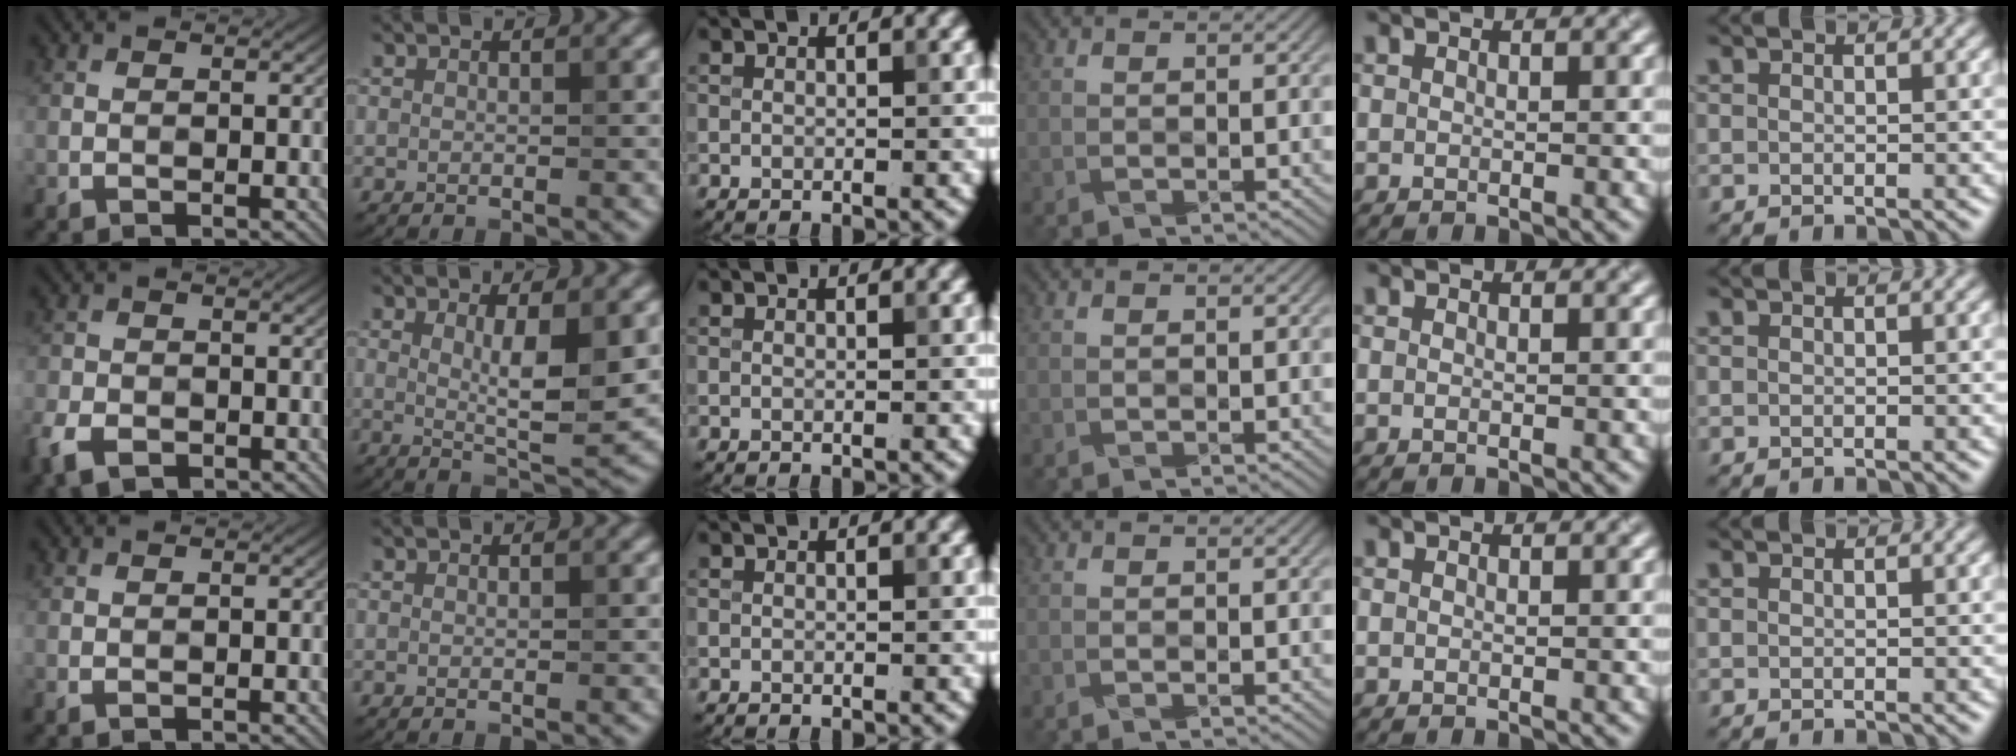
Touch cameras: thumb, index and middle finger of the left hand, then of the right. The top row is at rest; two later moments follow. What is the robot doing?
{"motion": "wrap", "object": "napkin"}